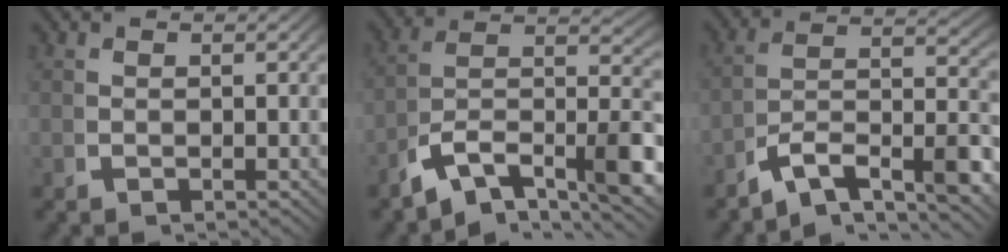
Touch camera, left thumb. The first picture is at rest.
{"total": 13.2, "force": [-3.3, 9.1, 8.9], "torque": [-0.166, -0.044, -0.044]}
{"total": 10.5, "force": [-4.0, 6.9, 6.8], "torque": [-0.132, -0.040, -0.057]}